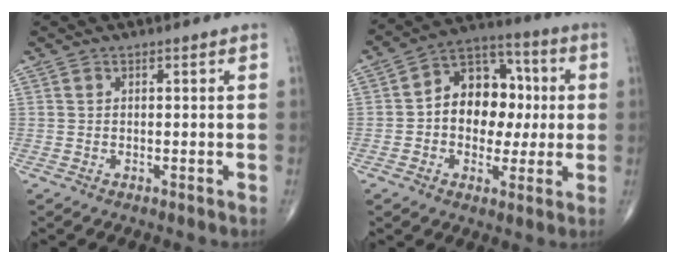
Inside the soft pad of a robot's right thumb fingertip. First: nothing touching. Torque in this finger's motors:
{"motor_torque": [-0.23, 0.59, 0.17, -0.04, 0.05]}